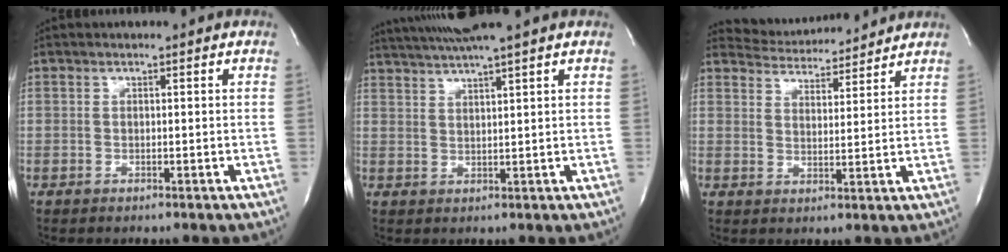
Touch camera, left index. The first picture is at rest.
{"total": 8.1, "force": [7.0, -1.4, 3.8], "torque": [-0.072, 0.019, 0.110]}
{"total": 9.2, "force": [9.0, 1.3, 1.0], "torque": [-0.021, 0.006, 0.132]}